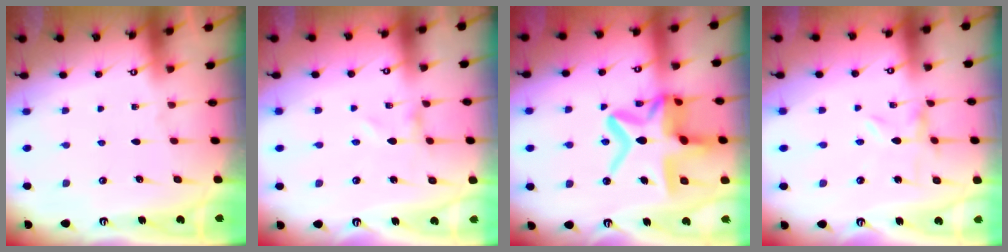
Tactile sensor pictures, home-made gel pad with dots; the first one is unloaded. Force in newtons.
{"total": 0.0}
{"total": 20.0, "press": 19.9, "slide": 1.9}
{"total": 0.0}